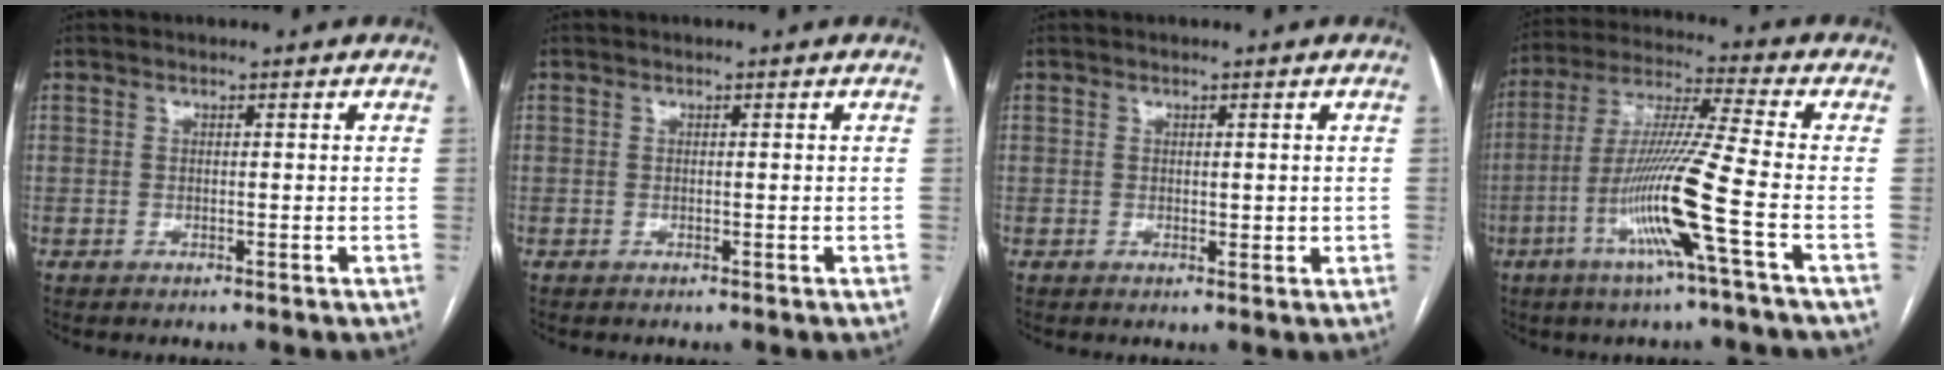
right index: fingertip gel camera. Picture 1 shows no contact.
{"total": 0.0}
{"total": 1.5, "force": [0.2, 0.8, 1.3], "torque": [-0.018, -0.006, 0.005]}
{"total": 14.0, "force": [-4.9, -1.9, 13.0], "torque": [-0.261, -0.013, -0.101]}